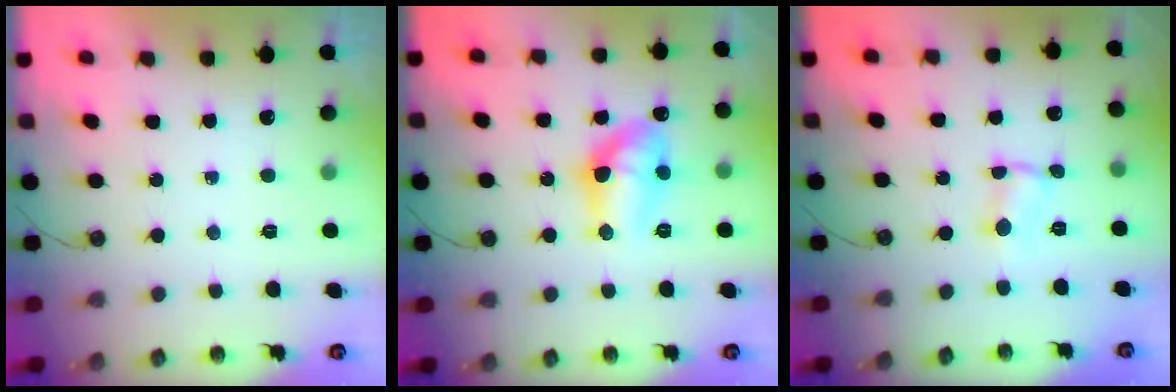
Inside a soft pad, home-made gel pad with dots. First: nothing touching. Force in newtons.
{"total": 12.9, "press": 12.9, "slide": 1.2}
{"total": 0.7, "press": 0.7, "slide": 0.1}